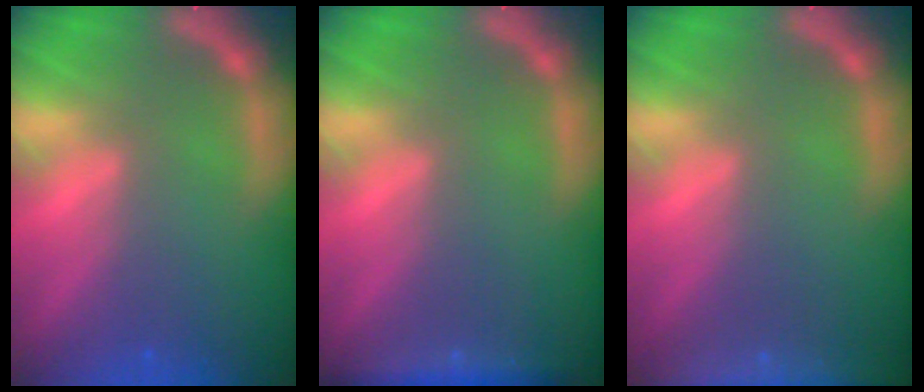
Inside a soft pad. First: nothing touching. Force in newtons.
{"total": 3.0}
{"total": 9.5}